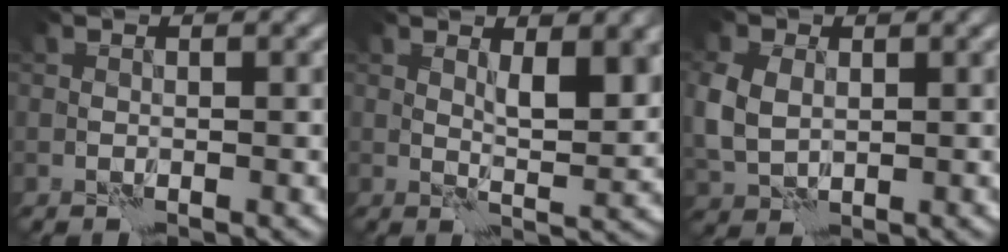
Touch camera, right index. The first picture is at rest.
{"total": 4.2, "force": [1.7, 1.2, 3.6], "torque": [-0.058, -0.005, 0.033]}
{"total": 4.4, "force": [0.8, 3.3, 2.8], "torque": [-0.085, -0.003, 0.021]}